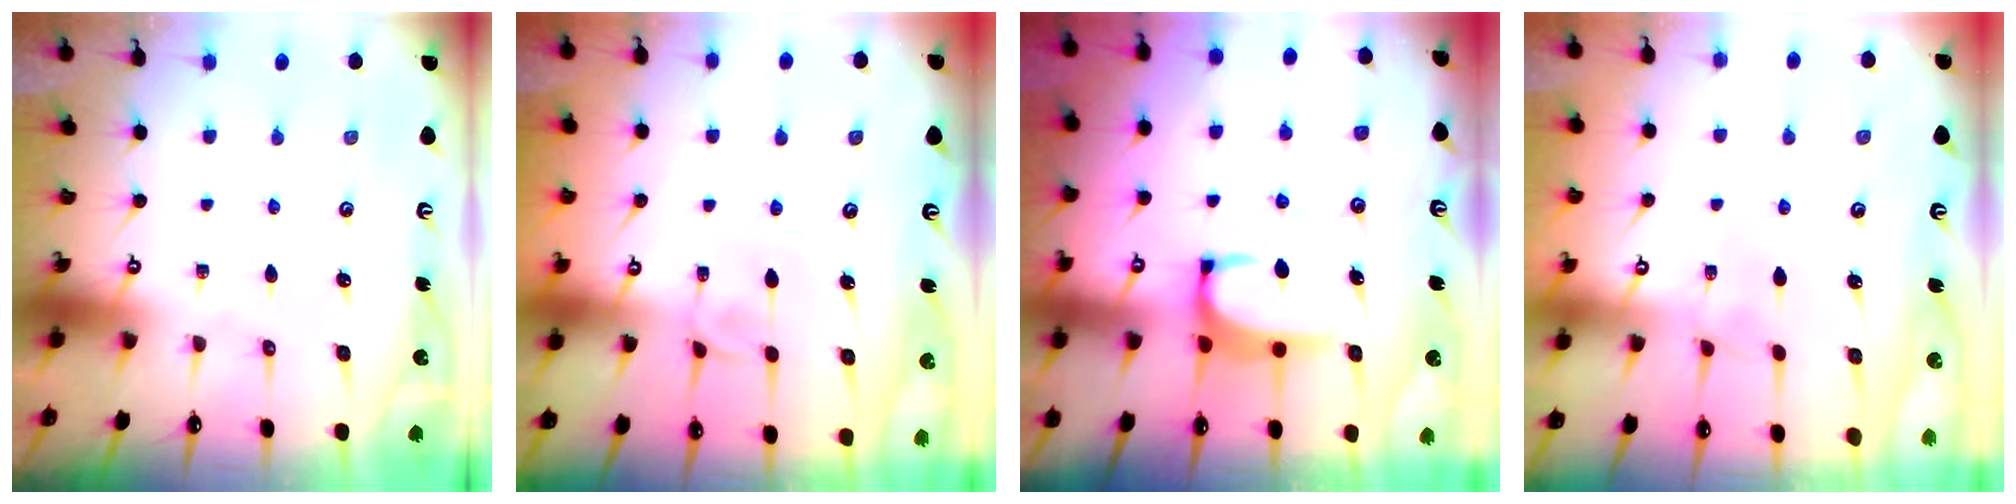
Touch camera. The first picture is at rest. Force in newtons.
{"total": 3.1, "press": 3.1, "slide": 0.2}
{"total": 2.0, "press": 2.0, "slide": 0.3}
{"total": 4.5, "press": 4.5, "slide": 0.1}